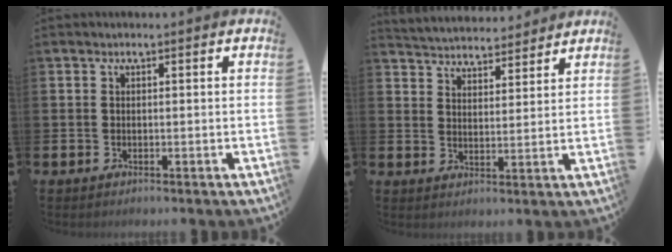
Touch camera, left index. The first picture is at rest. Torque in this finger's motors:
{"motor_torque": [0.98, -1.16, 0.29, 0.08]}